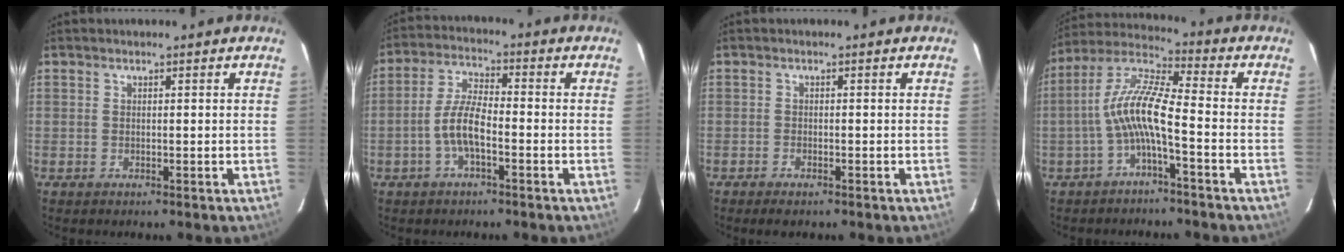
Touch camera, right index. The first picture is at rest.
{"total": 6.6, "force": [-2.6, 2.0, 5.8], "torque": [-0.121, 0.010, -0.049]}
{"total": 1.8, "force": [-1.5, 0.4, 1.0], "torque": [-0.029, -0.003, -0.030]}
{"total": 9.6, "force": [-2.9, 1.1, 9.1], "torque": [-0.201, 0.017, -0.059]}